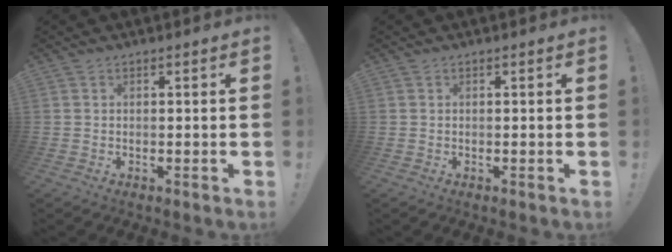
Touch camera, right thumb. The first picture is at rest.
{"total": 0.0}